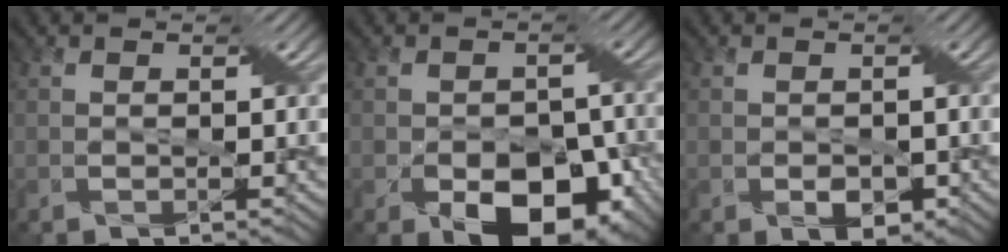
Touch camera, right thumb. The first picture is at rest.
{"total": 11.8, "force": [-5.7, 7.2, 7.4], "torque": [-0.111, -0.023, -0.081]}
{"total": 2.3, "force": [-0.9, 1.6, 1.5], "torque": [-0.027, -0.008, -0.011]}